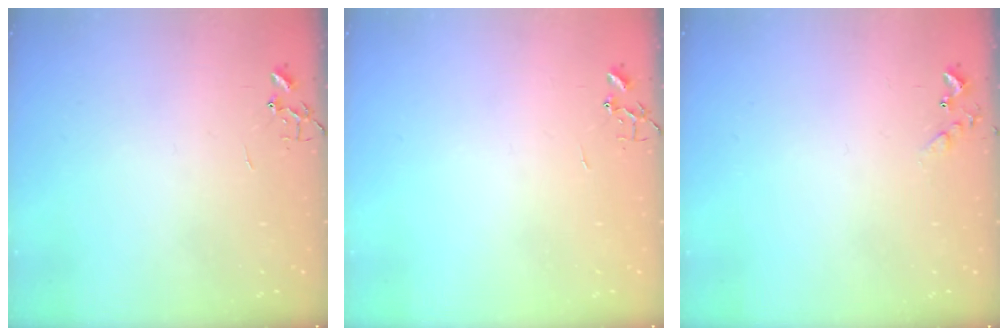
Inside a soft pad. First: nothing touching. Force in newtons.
{"total": 0.0}
{"total": 5.5, "press": 5.5, "slide": 0.6}